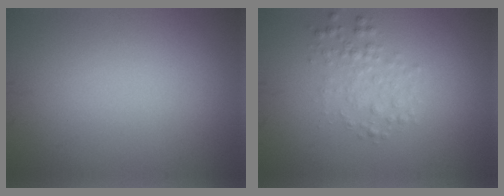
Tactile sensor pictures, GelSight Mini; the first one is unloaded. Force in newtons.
{"total": 1.9, "press": 1.9, "slide": 0.0}